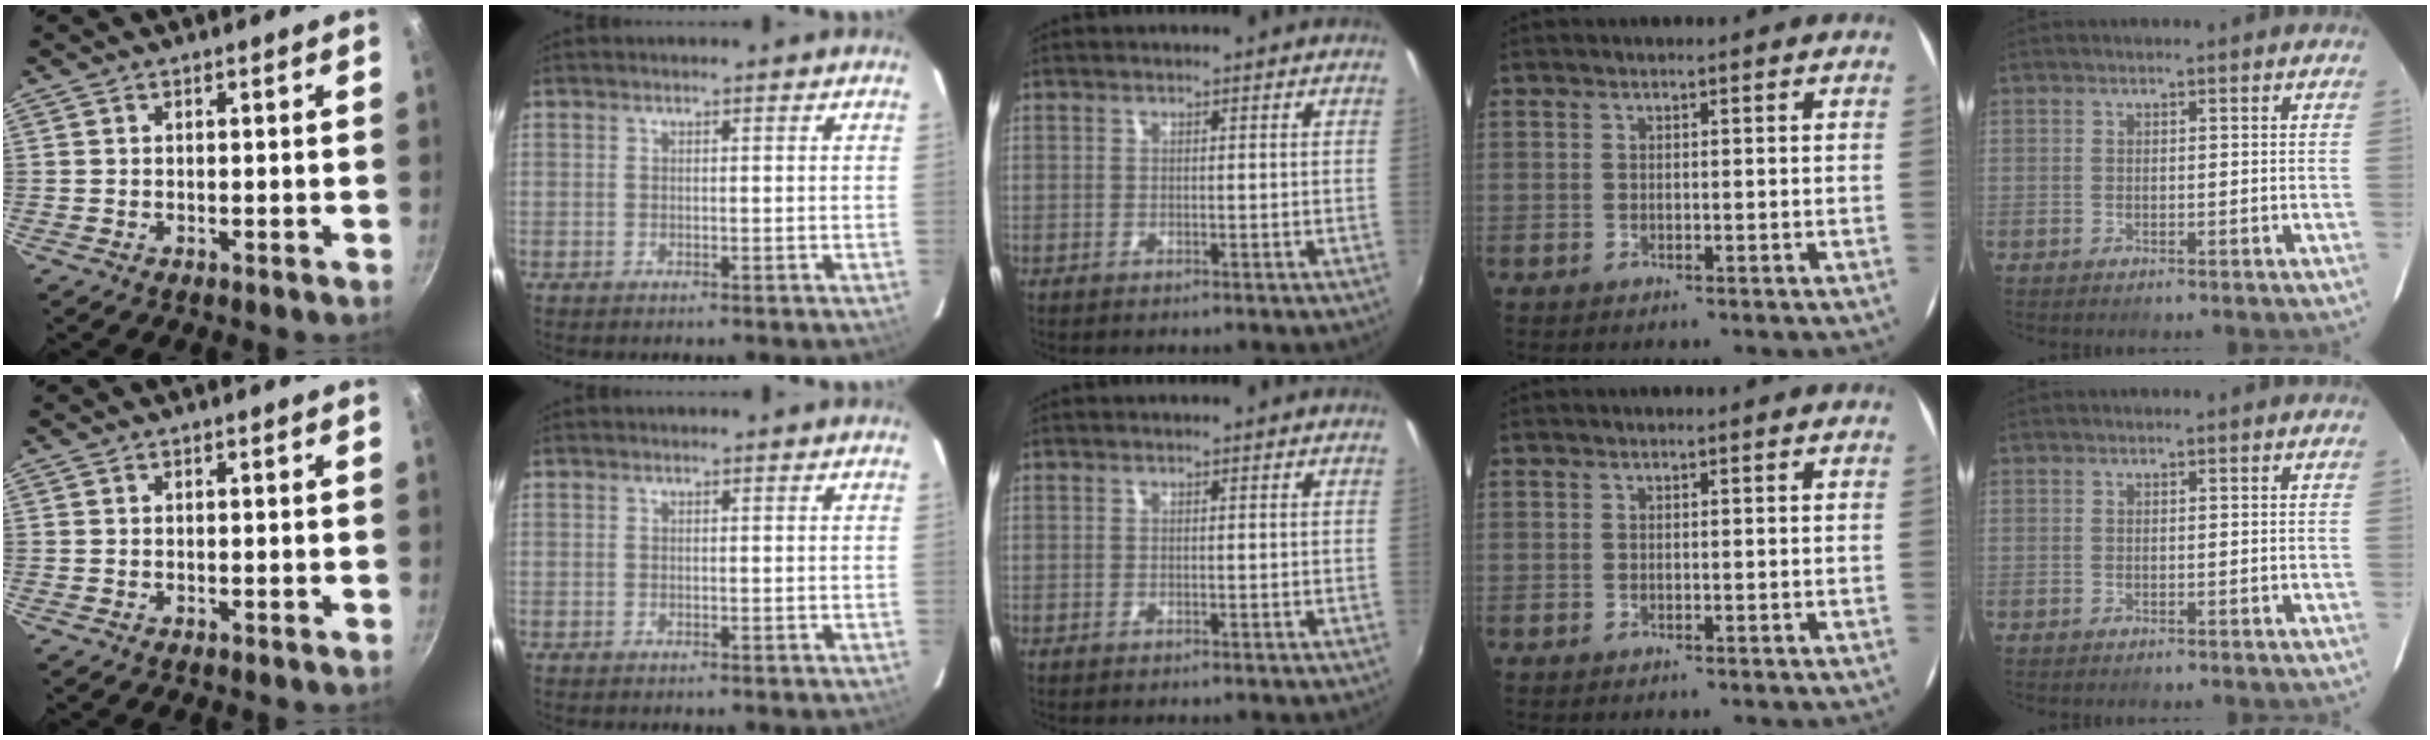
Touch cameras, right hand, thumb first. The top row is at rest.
{}